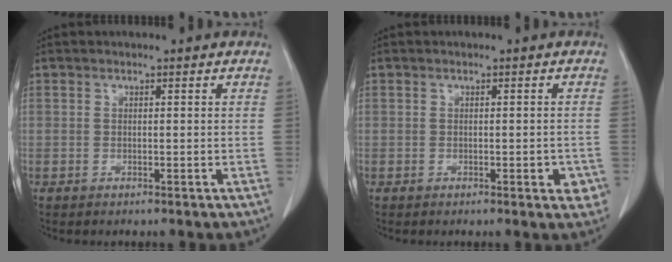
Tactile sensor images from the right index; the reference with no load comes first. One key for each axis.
{"total": 2.4, "fx": -0.9, "fy": 0.9, "fz": 2.0, "tx": -0.020, "ty": 0.000, "tz": -0.010}